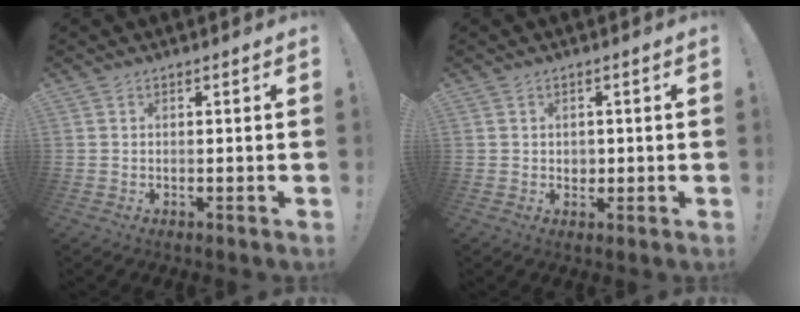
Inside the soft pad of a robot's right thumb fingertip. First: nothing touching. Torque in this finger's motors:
{"motor_torque": [0.25, -0.31, 0.17, 0.17, 0.01]}